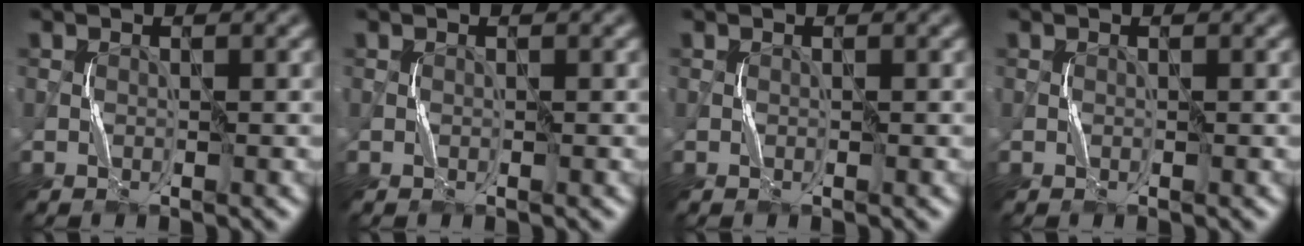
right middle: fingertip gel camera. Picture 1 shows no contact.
{"total": 0.0}
{"total": 0.0}
{"total": 0.0}